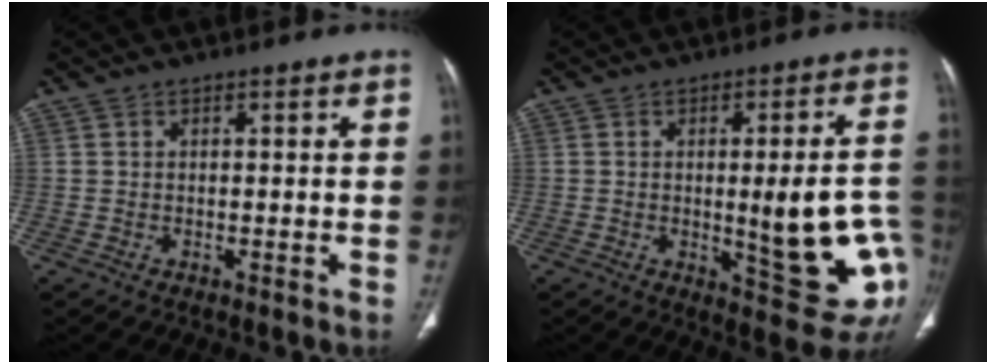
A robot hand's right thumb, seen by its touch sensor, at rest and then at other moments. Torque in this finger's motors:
{"motor_torque": [2.09, 1.78, 1.45, 0.09, 0.30]}